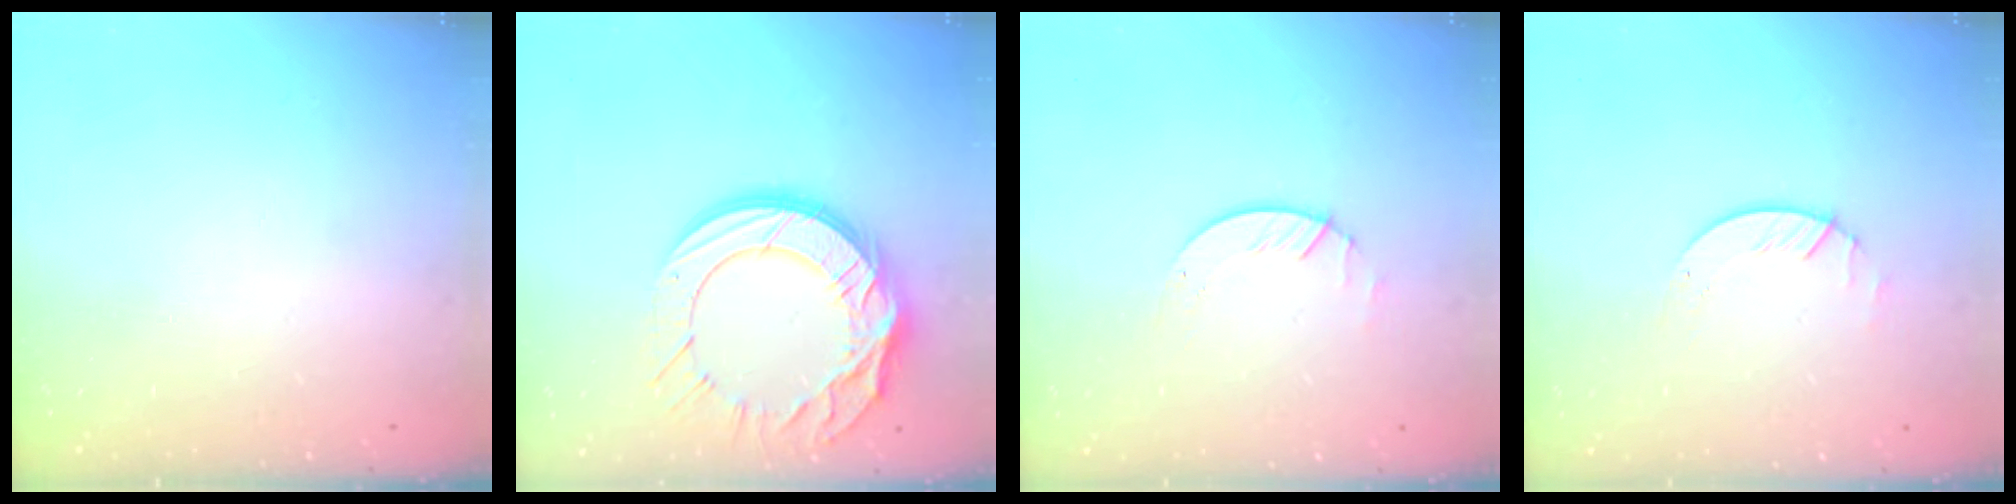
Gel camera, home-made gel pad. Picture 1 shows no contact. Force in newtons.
{"total": 20.4, "press": 20.3, "slide": 2.0}
{"total": 2.0, "press": 2.0, "slide": 0.2}
{"total": 2.0, "press": 2.0, "slide": 0.2}